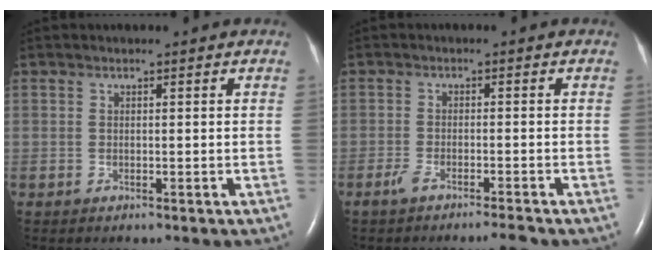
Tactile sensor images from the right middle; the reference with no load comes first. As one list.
[{"total": 3.2, "force": [-2.6, 0.1, 1.9], "torque": [-0.042, -0.005, -0.050]}]